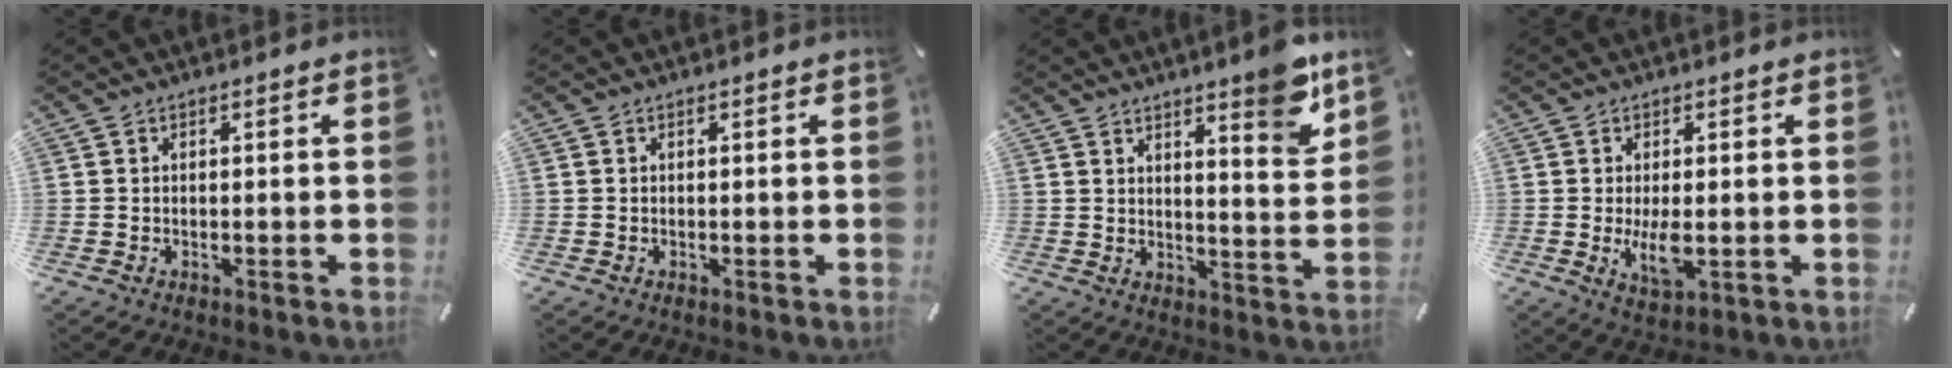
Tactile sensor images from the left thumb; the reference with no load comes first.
{"total": 0.0}
{"total": 8.7, "force": [7.2, 1.4, 4.8], "torque": [-0.057, -0.061, 0.119]}
{"total": 6.4, "force": [-0.4, 2.7, 5.8], "torque": [-0.110, -0.015, -0.012]}